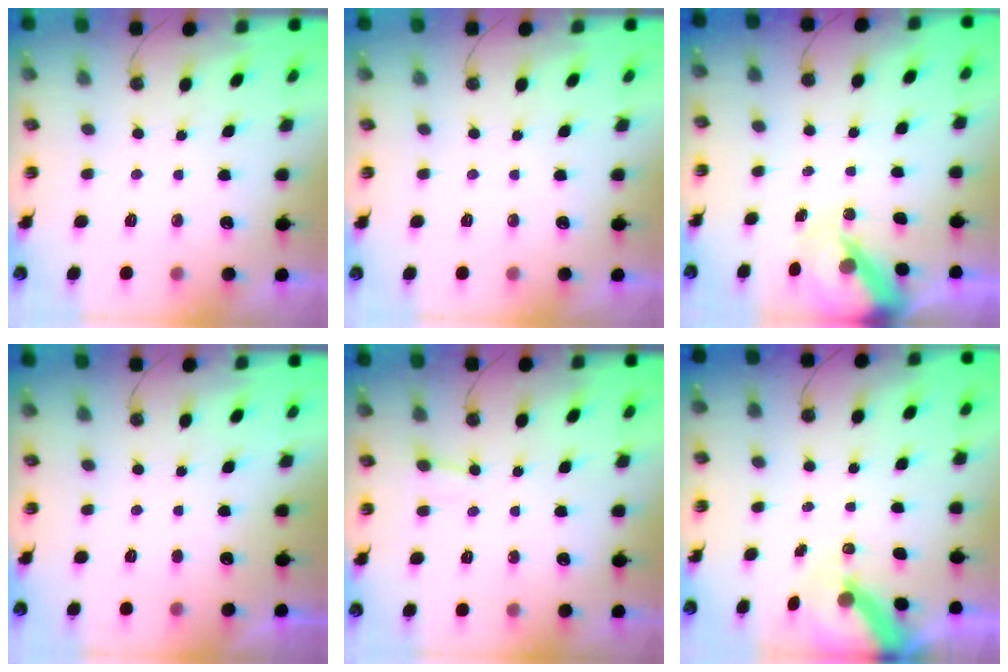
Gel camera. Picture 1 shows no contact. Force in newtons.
{"total": 0.0}
{"total": 7.9, "press": 7.8, "slide": 0.9}
{"total": 0.0}
{"total": 3.3, "press": 3.3, "slide": 0.3}
{"total": 7.1, "press": 7.1, "slide": 0.9}